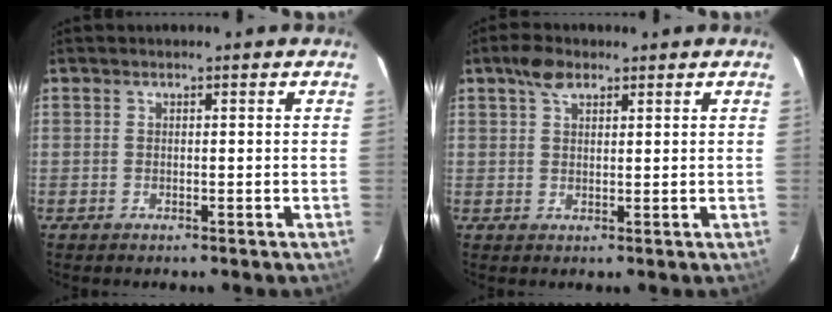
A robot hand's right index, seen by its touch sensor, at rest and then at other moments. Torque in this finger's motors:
{"motor_torque": [0.07, 0.00, 0.05, 0.02]}